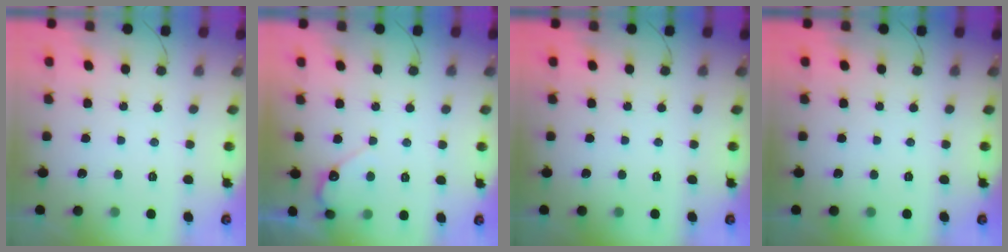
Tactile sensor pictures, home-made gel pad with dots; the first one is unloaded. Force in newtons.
{"total": 6.5, "press": 6.5, "slide": 0.4}
{"total": 0.0}
{"total": 0.0}